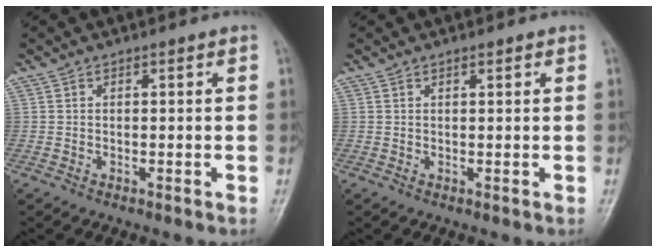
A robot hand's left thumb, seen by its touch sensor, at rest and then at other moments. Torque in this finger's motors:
{"motor_torque": [-0.26, -0.08, 0.01, 0.15, 0.05]}